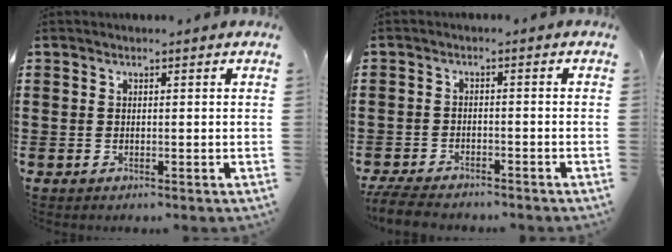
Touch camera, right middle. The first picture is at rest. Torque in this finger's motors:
{"motor_torque": [0.85, -0.35, 0.11, 0.10]}